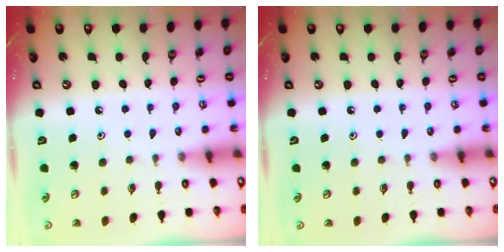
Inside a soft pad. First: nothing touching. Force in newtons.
{"total": 0.0}